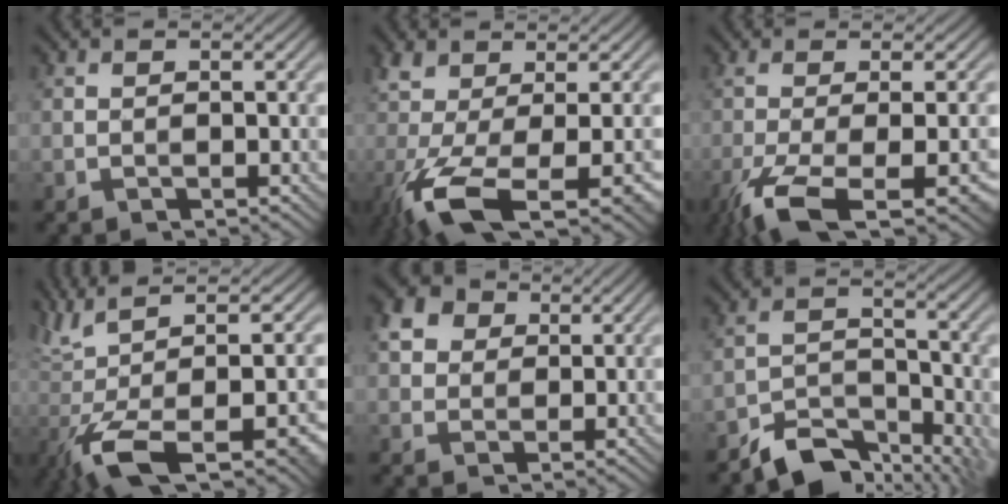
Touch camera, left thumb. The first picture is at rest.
{"total": 10.5, "force": [-4.2, 3.7, 9.0], "torque": [-0.192, -0.017, -0.073]}
{"total": 11.4, "force": [-5.8, 2.7, 9.4], "torque": [-0.159, -0.016, -0.095]}
{"total": 12.6, "force": [-2.4, 3.6, 11.9], "torque": [-0.222, 0.003, -0.031]}
{"total": 4.9, "force": [2.0, 3.9, 2.3], "torque": [-0.059, 0.010, 0.034]}
{"total": 7.1, "force": [-5.3, 3.2, 3.5], "torque": [-0.052, -0.007, -0.101]}